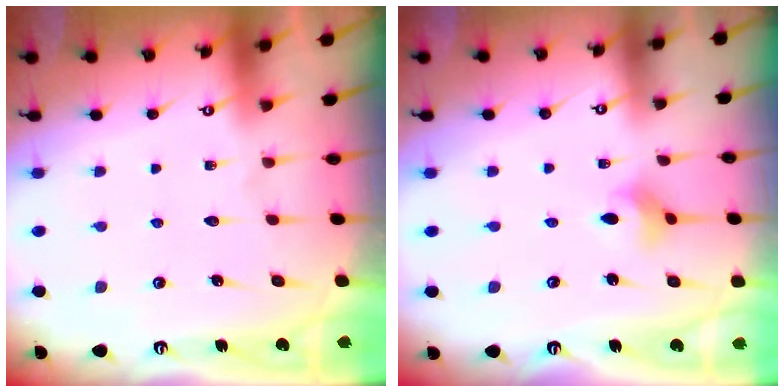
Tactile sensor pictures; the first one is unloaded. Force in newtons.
{"total": 2.7, "press": 2.7, "slide": 0.4}